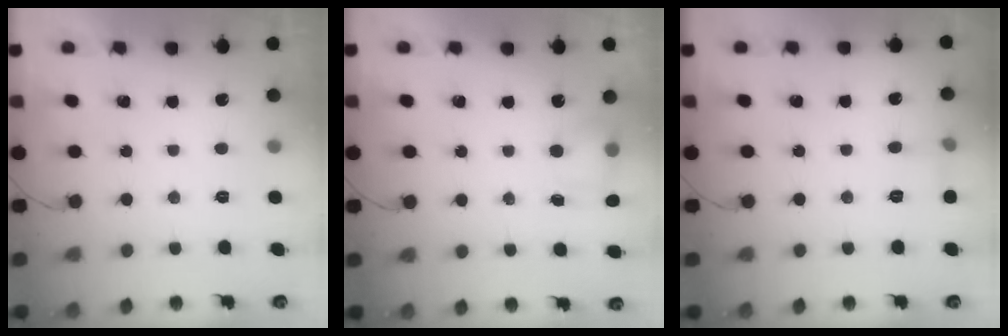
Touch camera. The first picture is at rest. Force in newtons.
{"total": 5.2, "press": 5.1, "slide": 1.1}
{"total": 4.5, "press": 4.2, "slide": 1.4}